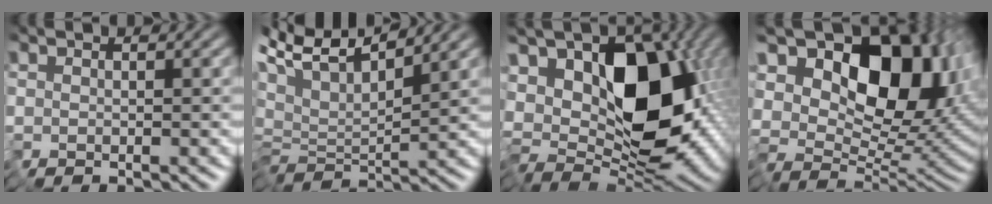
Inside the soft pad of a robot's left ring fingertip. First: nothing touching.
{"total": 5.2, "force": [3.7, 0.5, 3.6], "torque": [-0.080, 0.012, 0.062]}
{"total": 13.7, "force": [2.5, 8.0, 10.9], "torque": [-0.155, 0.007, 0.042]}
{"total": 16.3, "force": [7.4, 8.9, 11.4], "torque": [-0.194, 0.024, 0.131]}